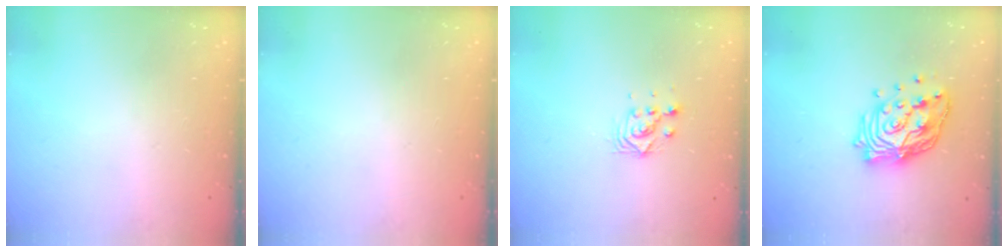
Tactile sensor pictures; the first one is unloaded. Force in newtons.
{"total": 0.0}
{"total": 4.8, "press": 4.8, "slide": 0.1}
{"total": 16.7, "press": 16.7, "slide": 1.5}